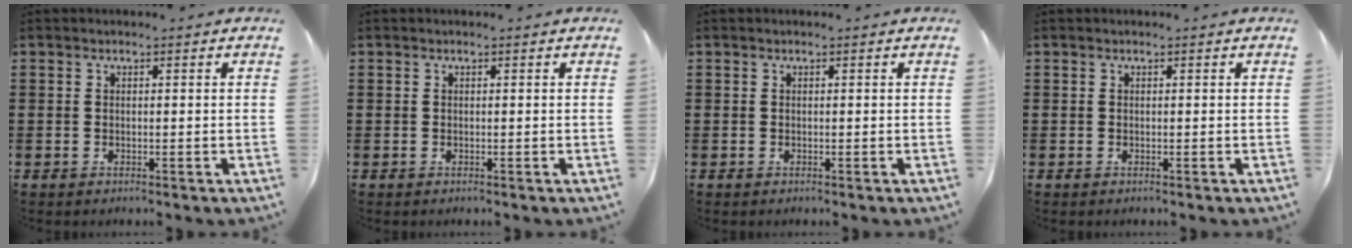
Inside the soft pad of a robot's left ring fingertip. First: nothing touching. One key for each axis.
{"total": 0.0}
{"total": 0.0}
{"total": 0.0}